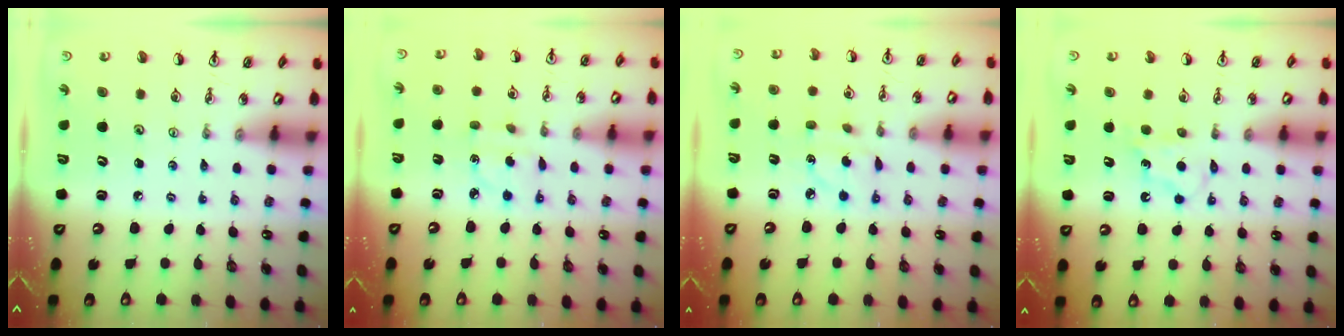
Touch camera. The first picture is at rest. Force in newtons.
{"total": 2.3, "press": 2.3, "slide": 0.2}
{"total": 5.0, "press": 4.9, "slide": 0.4}
{"total": 5.5, "press": 5.5, "slide": 0.6}